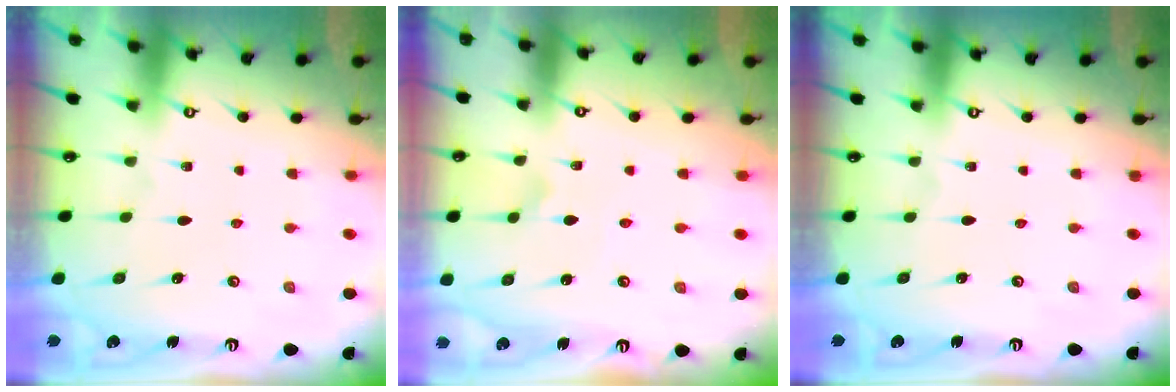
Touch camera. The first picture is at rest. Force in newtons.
{"total": 2.3, "press": 2.3, "slide": 0.1}
{"total": 0.0}